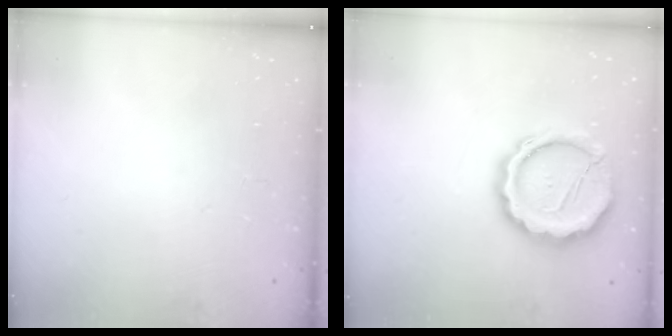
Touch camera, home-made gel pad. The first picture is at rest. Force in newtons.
{"total": 15.4, "press": 15.2, "slide": 2.3}